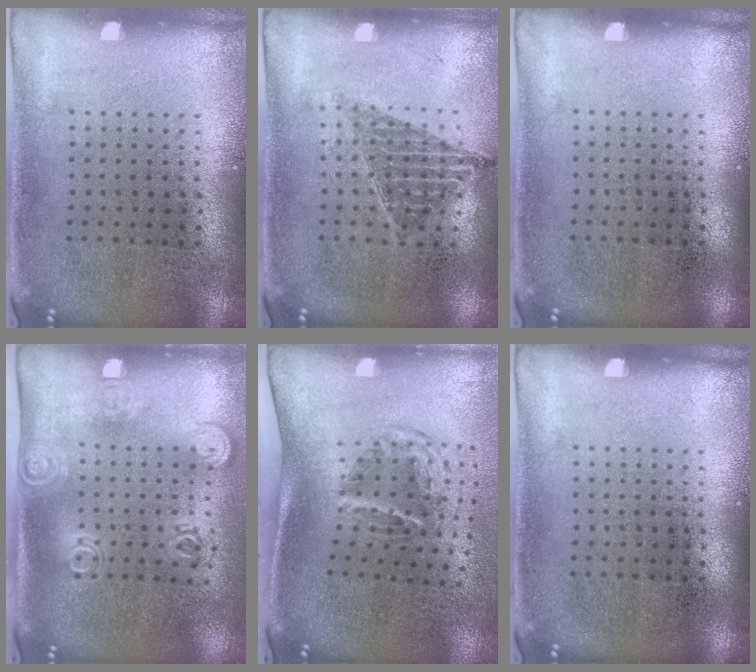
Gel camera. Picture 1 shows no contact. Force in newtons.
{"total": 0.9, "press": 0.9, "slide": 0.2}
{"total": 0.0}
{"total": 1.8, "press": 1.3, "slide": 1.3}
{"total": 2.0, "press": 1.2, "slide": 1.6}
{"total": 0.0}